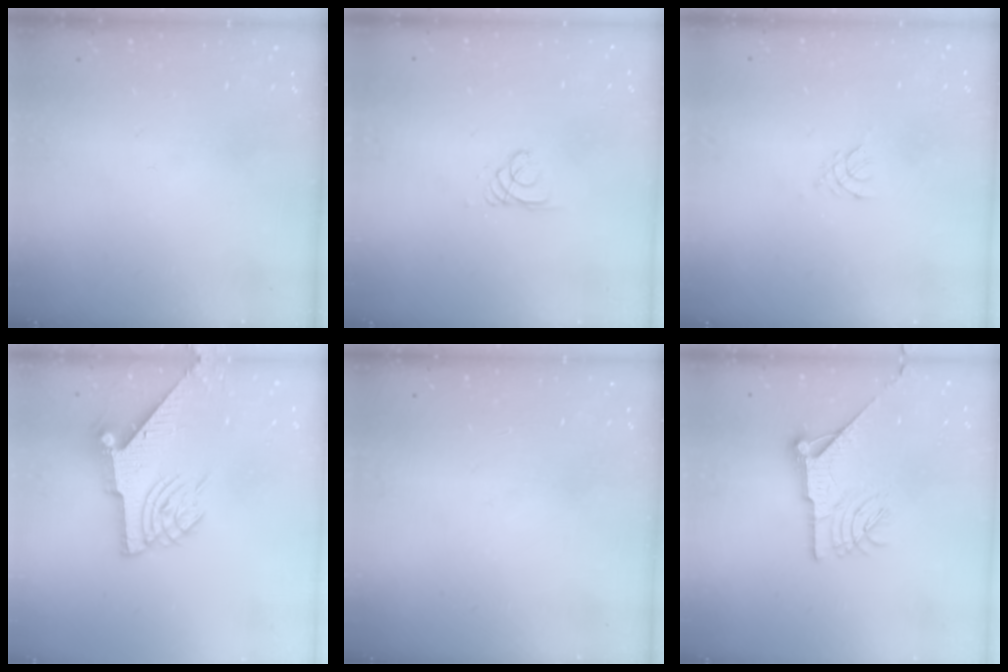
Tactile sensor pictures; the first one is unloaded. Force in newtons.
{"total": 0.8, "press": 0.8, "slide": 0.1}
{"total": 2.8, "press": 2.7, "slide": 0.6}
{"total": 9.2, "press": 9.2, "slide": 0.7}
{"total": 0.0}
{"total": 12.6, "press": 12.6, "slide": 0.4}